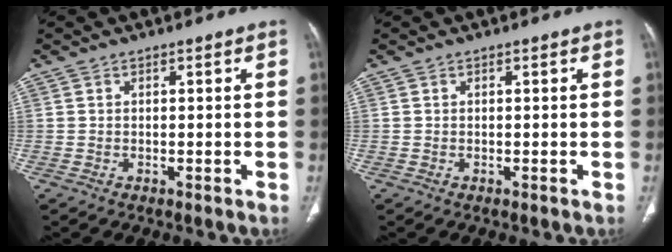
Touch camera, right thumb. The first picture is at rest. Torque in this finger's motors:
{"motor_torque": [0.01, 0.00, -0.04, -0.01, 0.01]}